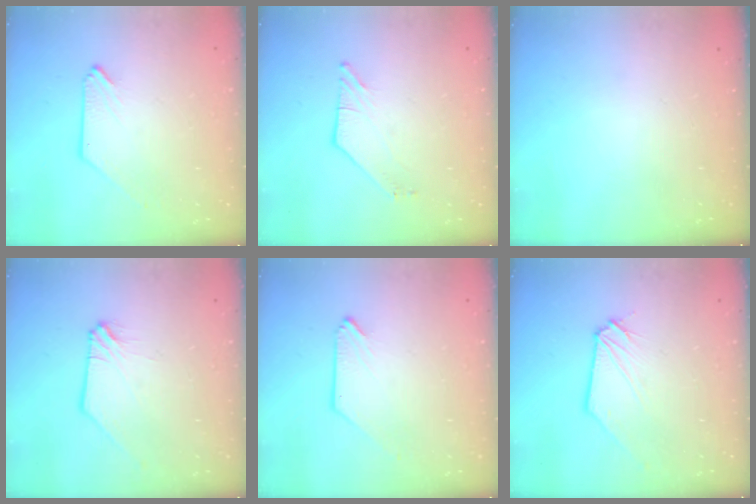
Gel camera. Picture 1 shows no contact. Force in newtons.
{"total": 3.6, "press": 3.6, "slide": 0.4}
{"total": 0.0}
{"total": 0.5, "press": 0.5, "slide": 0.2}
{"total": 0.0}
{"total": 0.0}